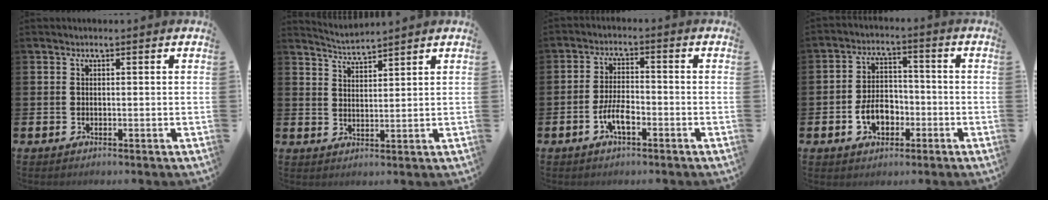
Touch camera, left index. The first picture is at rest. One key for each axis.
{"total": 3.3, "fx": 3.3, "fy": -0.3, "fz": -0.2, "tx": -0.013, "ty": -0.019, "tz": 0.061}
{"total": 4.2, "fx": -1.7, "fy": 1.7, "fz": 3.5, "tx": -0.077, "ty": 0.003, "tz": -0.034}
{"total": 5.5, "fx": -2.1, "fy": 3.8, "fz": 3.4, "tx": -0.049, "ty": 0.007, "tz": -0.043}